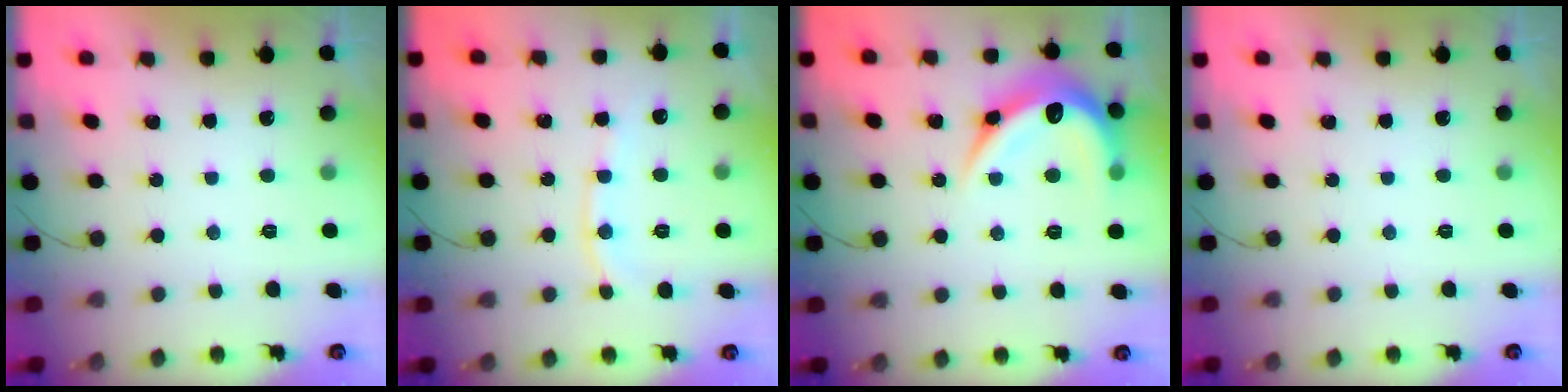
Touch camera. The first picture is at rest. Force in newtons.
{"total": 7.7, "press": 7.6, "slide": 1.1}
{"total": 15.6, "press": 15.6, "slide": 0.4}
{"total": 0.0}